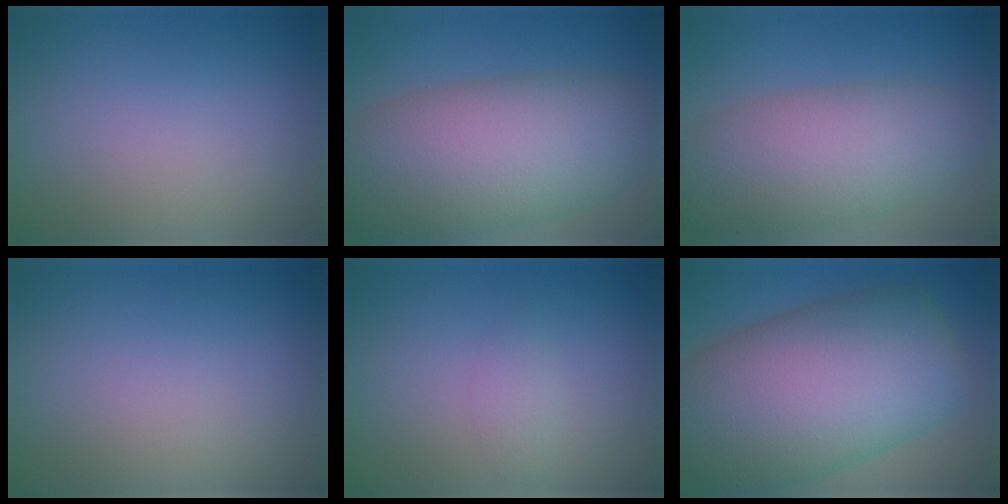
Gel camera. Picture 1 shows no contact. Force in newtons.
{"total": 12.3, "press": 12.3, "slide": 0.5}
{"total": 8.1, "press": 8.1, "slide": 0.6}
{"total": 0.0}
{"total": 1.2, "press": 1.2, "slide": 0.0}
{"total": 16.9, "press": 16.9, "slide": 0.7}